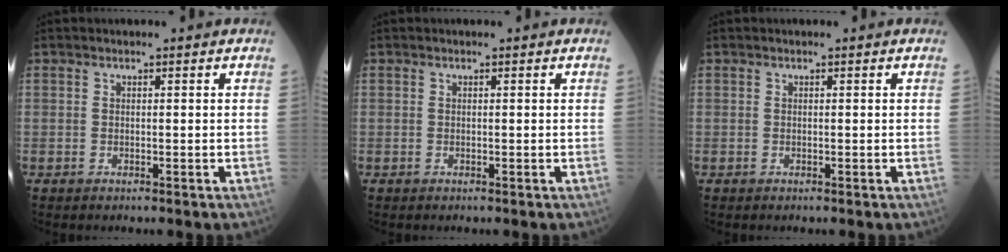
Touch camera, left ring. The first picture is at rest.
{"total": 0.0}
{"total": 0.0}